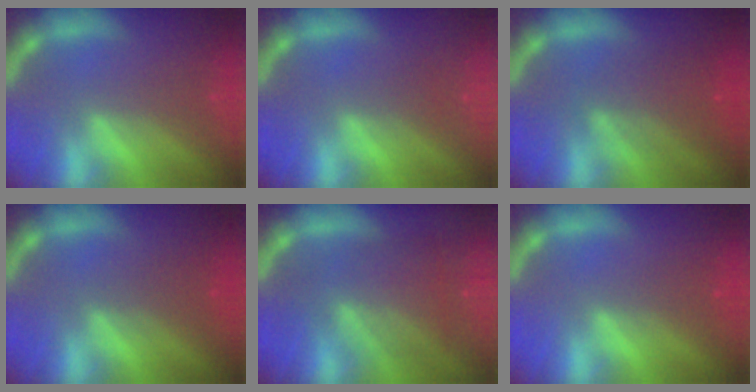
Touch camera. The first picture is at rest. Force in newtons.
{"total": 1.0}
{"total": 4.5}
{"total": 2.0}
{"total": 7.1}
{"total": 1.5}